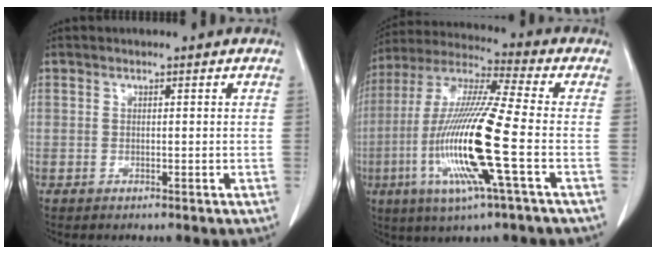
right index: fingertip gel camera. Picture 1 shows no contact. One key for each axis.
{"total": 17.5, "fx": -4.4, "fy": 0.0, "fz": 17.0, "tx": -0.352, "ty": -0.016, "tz": -0.094}